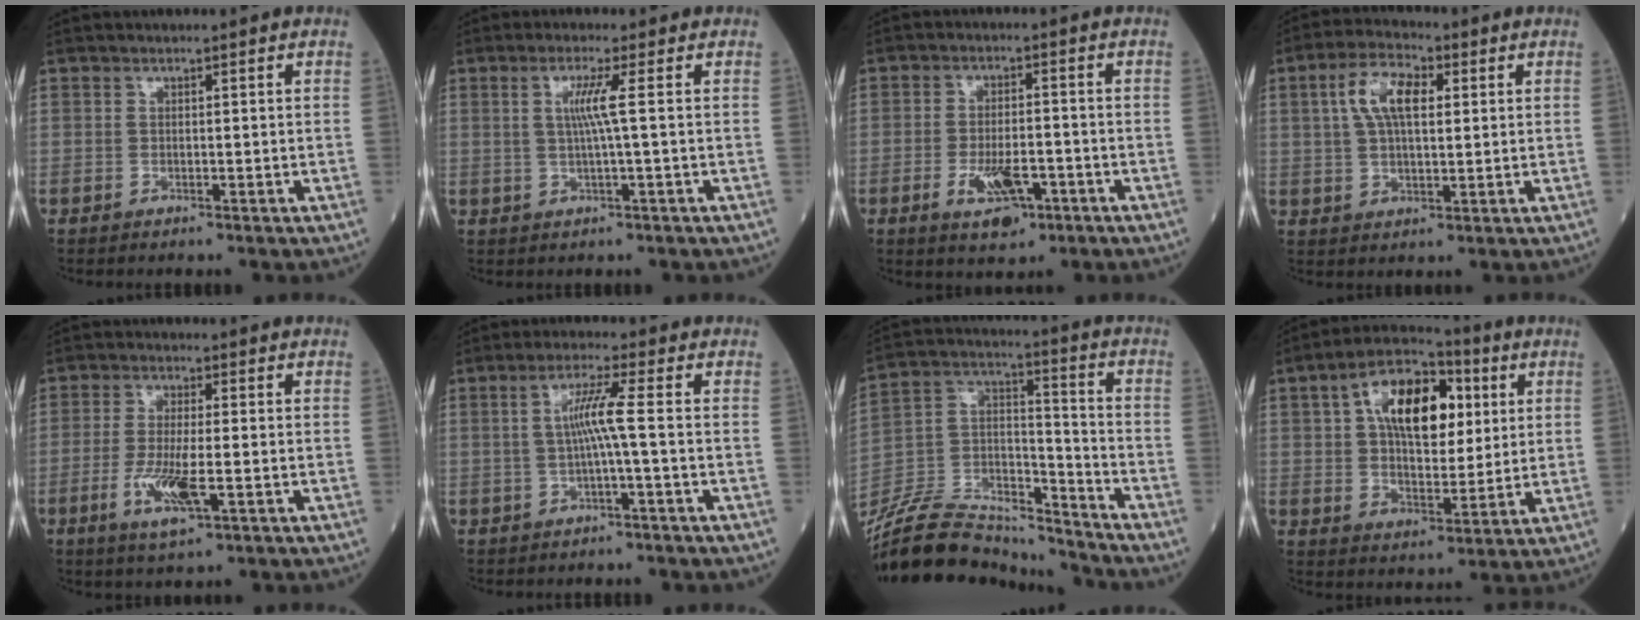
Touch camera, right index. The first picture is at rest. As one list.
[{"total": 3.7, "force": [0.6, -0.9, 3.6], "torque": [-0.074, 0.000, 0.010]}, {"total": 6.4, "force": [-2.9, 2.6, 5.0], "torque": [-0.094, -0.004, -0.041]}, {"total": 8.2, "force": [2.4, 3.4, 7.1], "torque": [-0.144, 0.019, 0.043]}, {"total": 6.9, "force": [-2.4, 1.0, 6.4], "torque": [-0.139, -0.015, -0.040]}, {"total": 4.8, "force": [-0.3, -0.9, 4.7], "torque": [-0.091, 0.009, -0.002]}, {"total": 21.2, "force": [-20.0, 3.8, 5.9], "torque": [-0.139, 0.020, -0.347]}, {"total": 14.4, "force": [4.3, 7.1, 11.8], "torque": [-0.207, 0.030, 0.069]}]